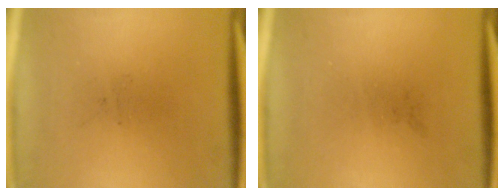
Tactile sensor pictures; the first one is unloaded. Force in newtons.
{"total": 0.0}